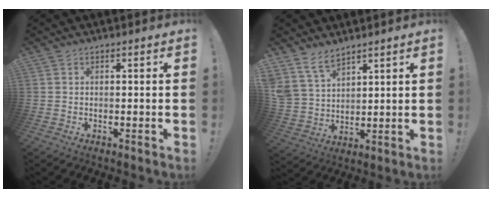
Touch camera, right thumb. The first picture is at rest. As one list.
[{"total": 8.9, "force": [7.3, 4.3, 2.6], "torque": [-0.072, -0.041, 0.150]}]